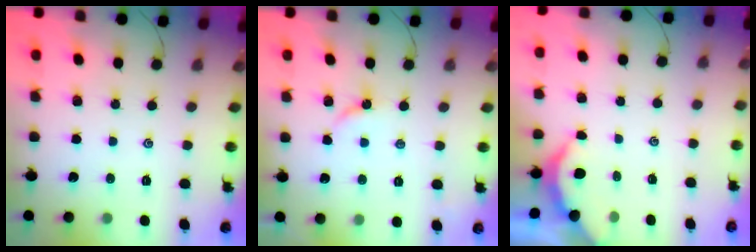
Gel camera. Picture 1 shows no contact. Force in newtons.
{"total": 3.0, "press": 2.9, "slide": 0.5}
{"total": 2.2, "press": 2.2, "slide": 0.4}